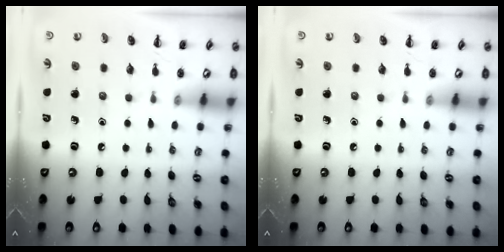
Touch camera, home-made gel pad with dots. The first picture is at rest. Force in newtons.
{"total": 0.0}